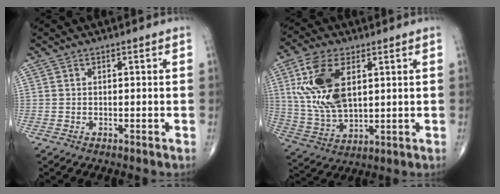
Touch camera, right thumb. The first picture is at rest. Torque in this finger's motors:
{"motor_torque": [1.04, 3.10, 1.89, 0.79, 0.22]}